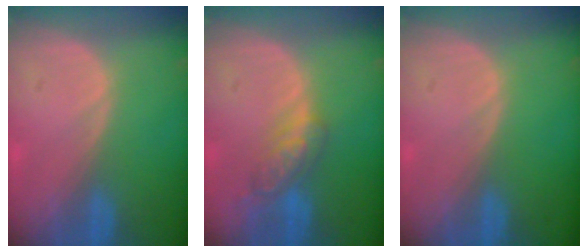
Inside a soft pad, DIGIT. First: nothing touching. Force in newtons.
{"total": 5.5, "press": 5.0, "slide": 2.4}
{"total": 0.0}